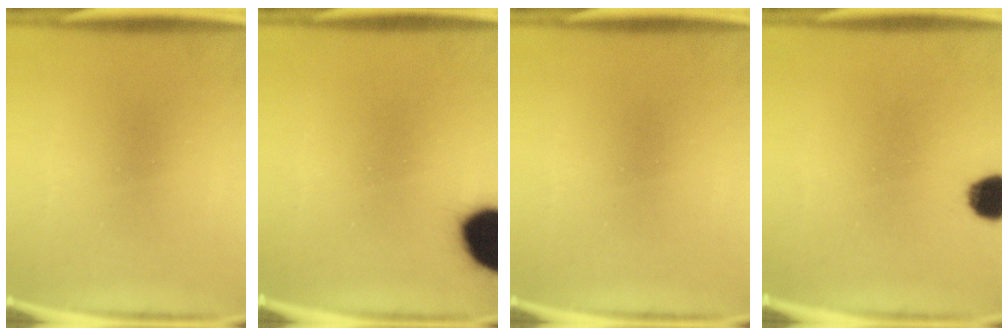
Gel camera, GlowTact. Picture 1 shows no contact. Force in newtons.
{"total": 20.1}
{"total": 0.0}
{"total": 6.5}